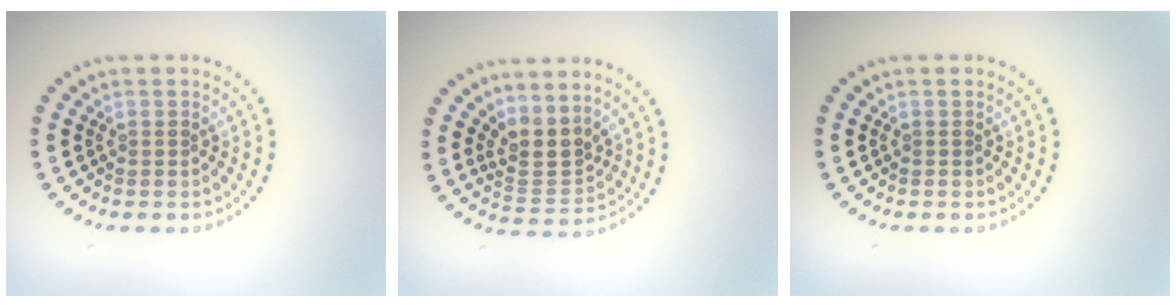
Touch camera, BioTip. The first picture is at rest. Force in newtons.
{"total": 3.0, "press": 2.3, "slide": 1.9}
{"total": 0.0}